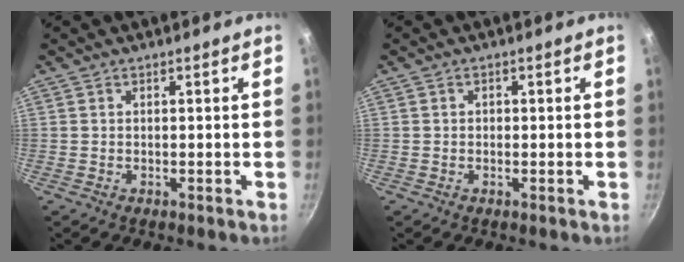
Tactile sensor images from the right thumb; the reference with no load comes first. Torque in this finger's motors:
{"motor_torque": [-0.34, 0.16, -0.36, 0.28, -0.03]}